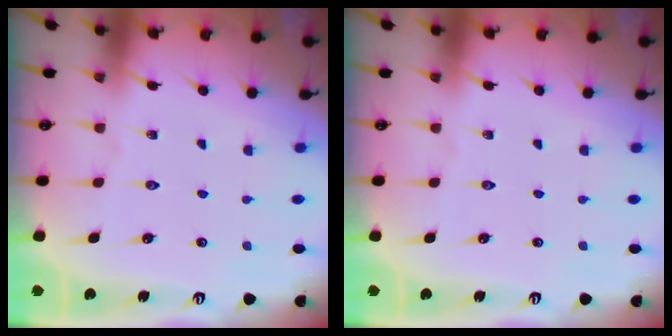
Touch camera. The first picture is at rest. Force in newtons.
{"total": 0.0}